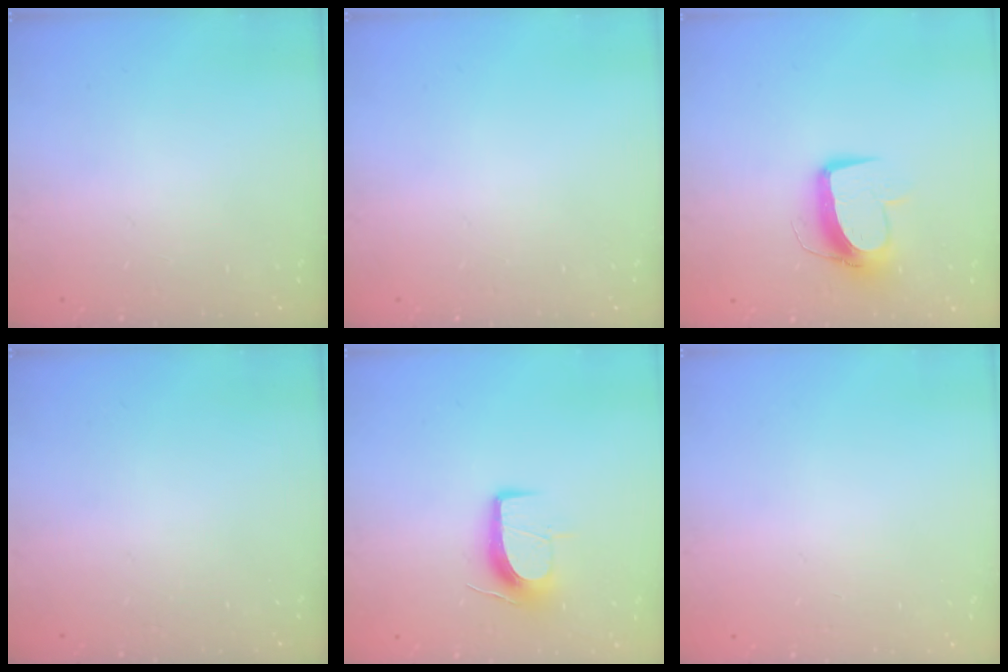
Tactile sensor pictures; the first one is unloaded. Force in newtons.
{"total": 0.0}
{"total": 10.4, "press": 10.3, "slide": 1.0}
{"total": 0.0}
{"total": 9.8, "press": 9.8, "slide": 0.7}
{"total": 0.0}